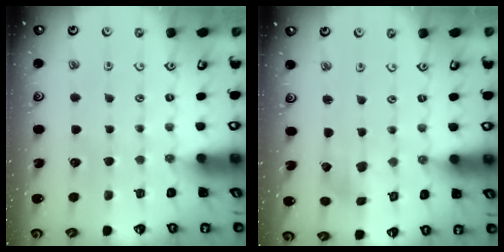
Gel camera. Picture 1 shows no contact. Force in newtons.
{"total": 2.6, "press": 2.5, "slide": 0.5}